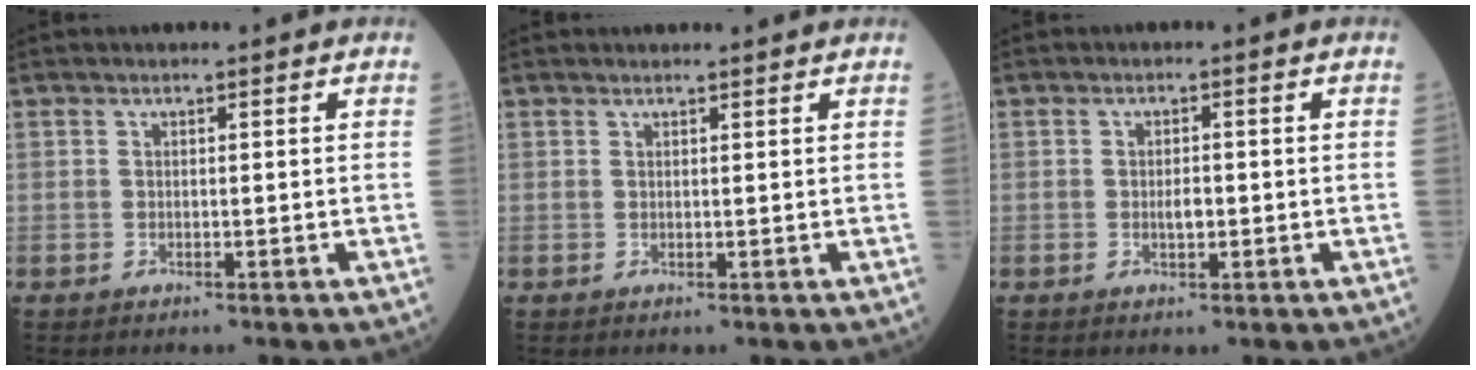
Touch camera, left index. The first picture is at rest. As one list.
[{"total": 2.1, "force": [2.0, 0.1, 0.3], "torque": [-0.008, 0.007, 0.025]}, {"total": 1.7, "force": [-0.5, 0.6, 1.5], "torque": [-0.026, -0.003, -0.008]}]